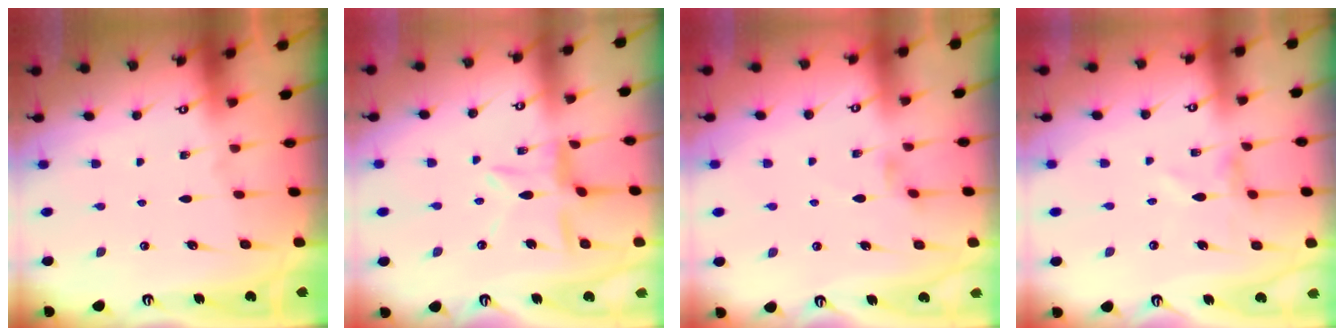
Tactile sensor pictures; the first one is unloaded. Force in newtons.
{"total": 9.4, "press": 9.4, "slide": 0.7}
{"total": 1.2, "press": 1.1, "slide": 0.3}
{"total": 0.0}